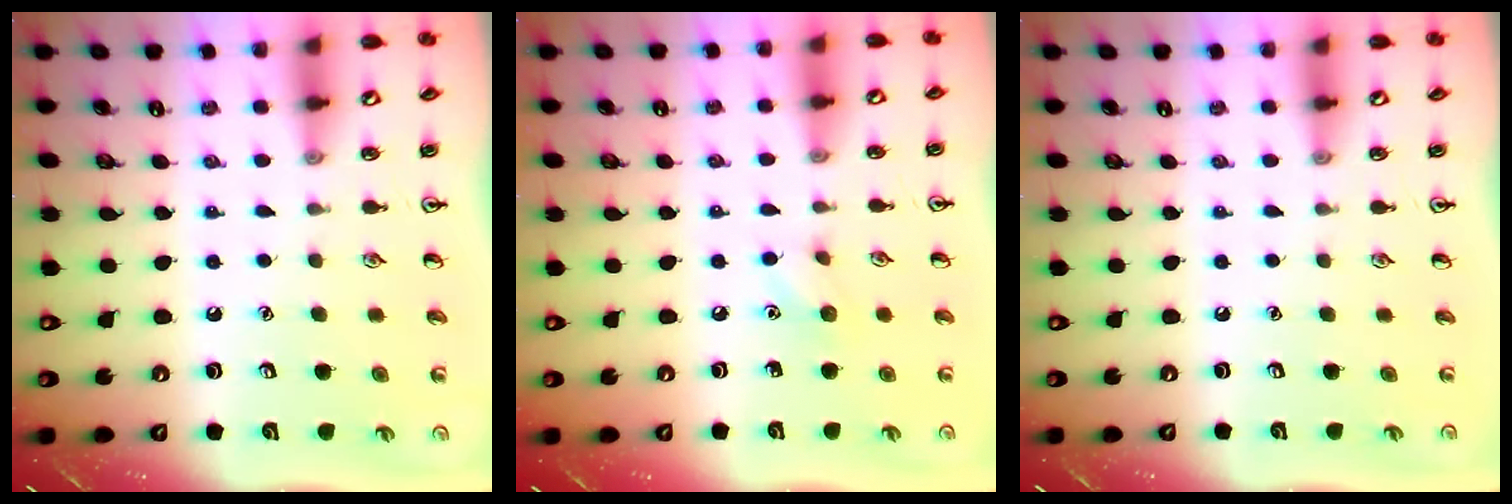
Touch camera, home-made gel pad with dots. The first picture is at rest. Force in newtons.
{"total": 5.1, "press": 4.8, "slide": 1.7}
{"total": 0.0}